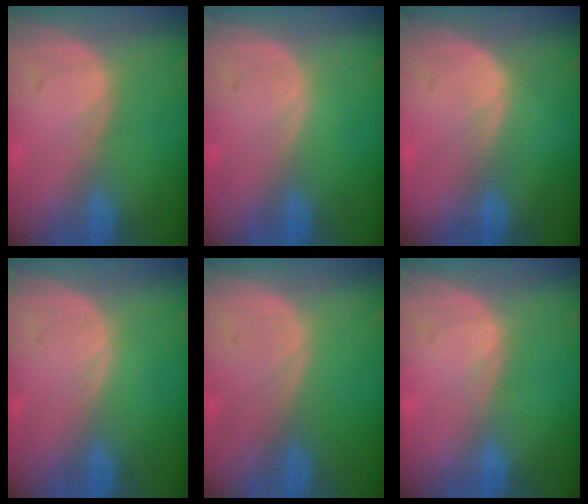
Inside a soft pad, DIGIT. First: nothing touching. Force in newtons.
{"total": 0.0}
{"total": 1.5, "press": 1.0, "slide": 1.1}
{"total": 0.0}
{"total": 0.0}
{"total": 0.6, "press": 0.5, "slide": 0.4}